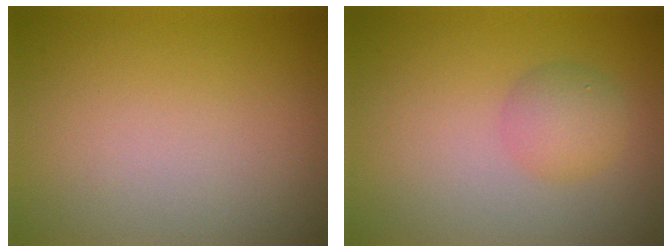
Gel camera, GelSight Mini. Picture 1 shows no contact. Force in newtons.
{"total": 2.4, "press": 2.4, "slide": 0.0}